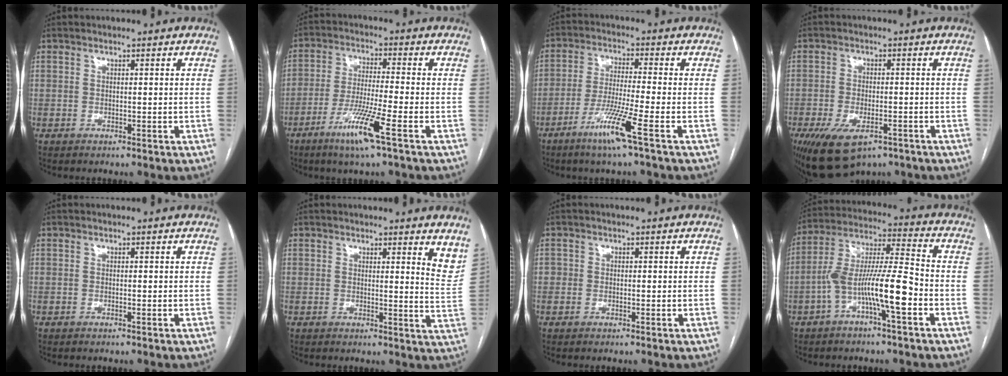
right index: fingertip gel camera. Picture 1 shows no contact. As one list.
[{"total": 9.2, "force": [-4.9, -0.5, 7.8], "torque": [-0.154, -0.017, -0.095]}, {"total": 8.5, "force": [-4.5, -1.2, 7.0], "torque": [-0.137, -0.020, -0.091]}, {"total": 9.6, "force": [-5.9, 4.4, 6.3], "torque": [-0.115, -0.012, -0.091]}, {"total": 0.0}, {"total": 5.8, "force": [5.0, 0.7, 2.9], "torque": [-0.025, -0.033, 0.032]}, {"total": 0.9, "force": [-0.2, 0.9, 0.3], "torque": [0.001, 0.004, -0.005]}, {"total": 12.5, "force": [-4.7, 1.3, 11.5], "torque": [-0.221, 0.021, -0.084]}]